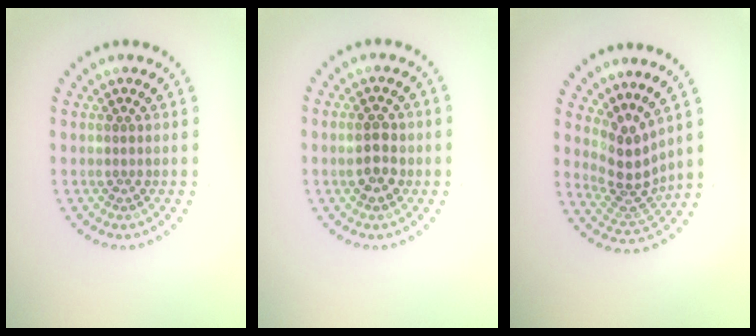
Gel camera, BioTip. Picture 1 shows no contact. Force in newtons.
{"total": 2.7, "press": 2.7, "slide": 0.1}
{"total": 3.6, "press": 2.6, "slide": 2.4}